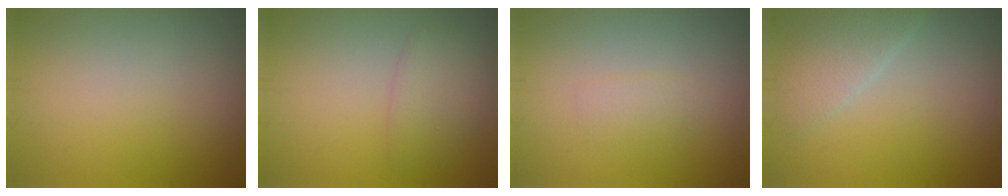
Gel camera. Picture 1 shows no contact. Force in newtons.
{"total": 2.2, "press": 2.2, "slide": 0.2}
{"total": 1.1, "press": 1.1, "slide": 0.1}
{"total": 2.9, "press": 2.9, "slide": 0.1}